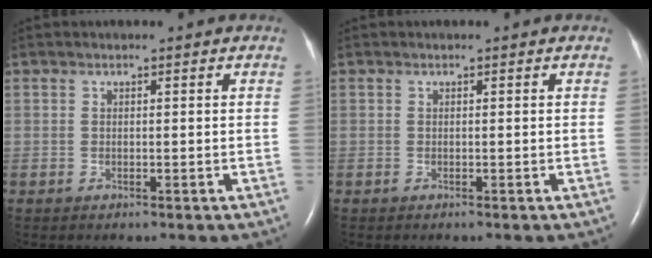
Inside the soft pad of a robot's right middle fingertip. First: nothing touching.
{"total": 0.0}